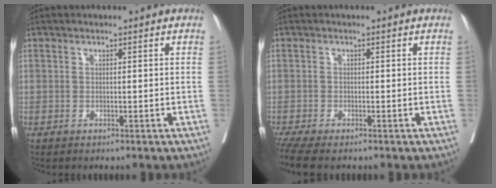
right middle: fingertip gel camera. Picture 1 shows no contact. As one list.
[{"total": 5.2, "force": [-4.1, 0.9, 2.9], "torque": [-0.051, -0.011, -0.073]}]